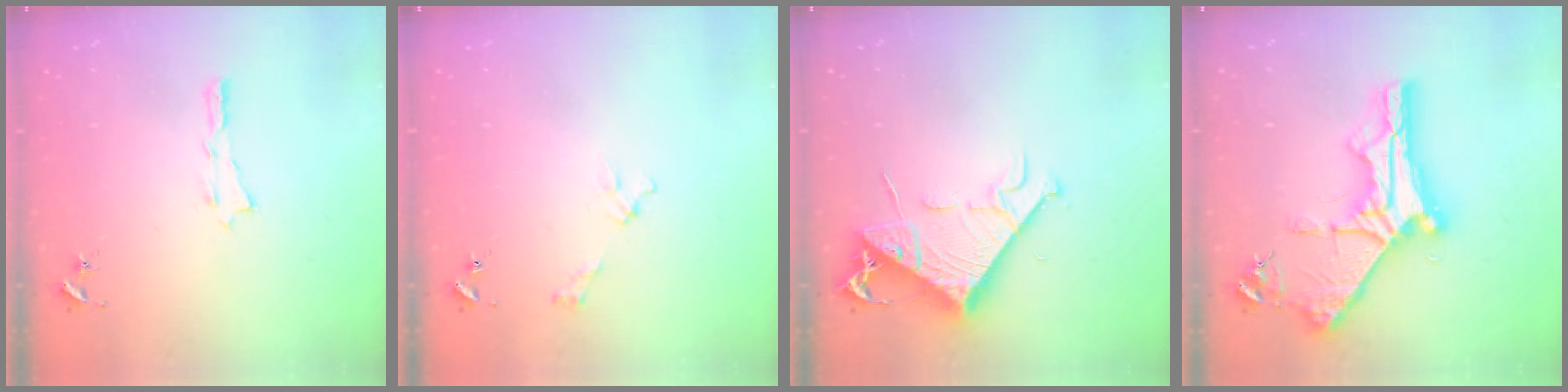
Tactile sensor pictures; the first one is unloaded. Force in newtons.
{"total": 2.7, "press": 2.6, "slide": 0.3}
{"total": 8.9, "press": 8.8, "slide": 1.1}
{"total": 10.3, "press": 10.2, "slide": 1.2}